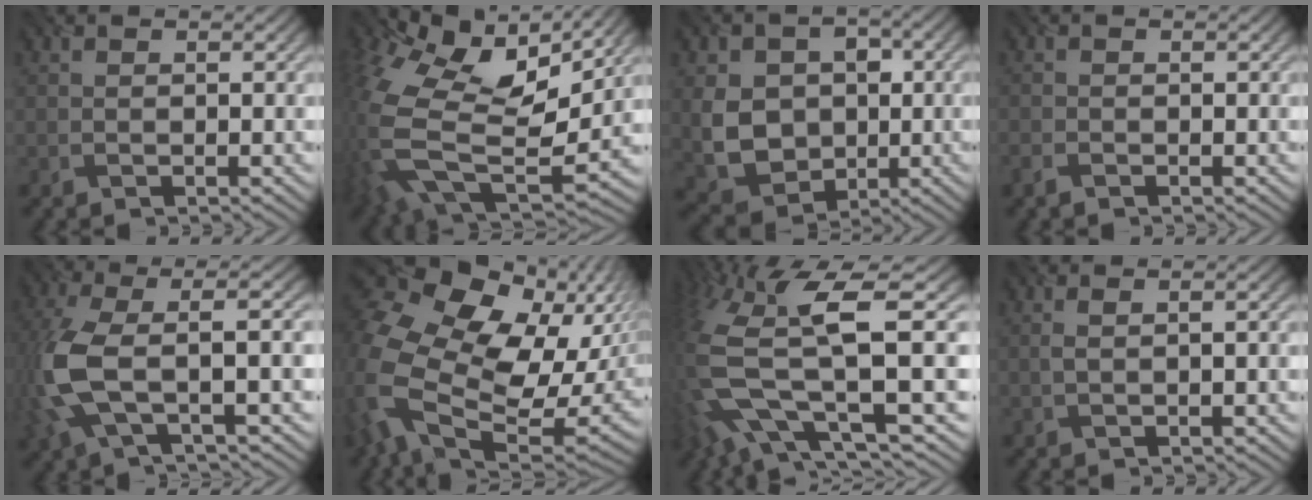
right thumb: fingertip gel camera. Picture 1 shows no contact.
{"total": 16.1, "force": [3.9, 10.2, 11.9], "torque": [-0.297, -0.014, 0.082]}
{"total": 8.2, "force": [0.4, 6.9, 4.4], "torque": [-0.106, -0.011, 0.007]}
{"total": 1.3, "force": [-1.0, 0.4, 0.6], "torque": [-0.019, -0.006, -0.026]}
{"total": 10.8, "force": [-0.8, 4.4, 9.9], "torque": [-0.233, 0.000, -0.026]}
{"total": 20.3, "force": [0.8, 13.7, 15.0], "torque": [-0.369, -0.043, 0.048]}
{"total": 16.1, "force": [0.6, 7.0, 14.5], "torque": [-0.355, -0.038, 0.056]}
{"total": 2.1, "force": [0.3, 0.7, 1.9], "torque": [-0.032, 0.006, 0.005]}